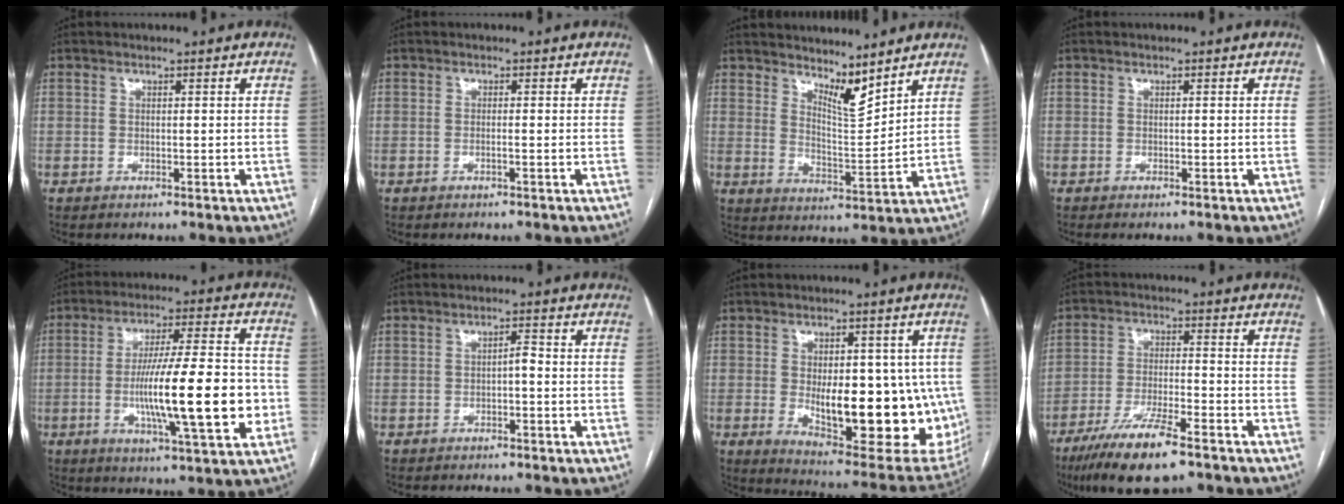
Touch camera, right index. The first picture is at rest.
{"total": 0.6, "force": [-0.2, -0.1, 0.6], "torque": [-0.012, 0.001, -0.003]}
{"total": 6.5, "force": [5.6, 0.8, 3.2], "torque": [-0.059, -0.014, 0.104]}
{"total": 0.7, "force": [-0.5, 0.0, 0.4], "torque": [-0.010, -0.002, -0.009]}
{"total": 17.4, "force": [-2.8, 2.1, 17.0], "torque": [-0.284, 0.000, -0.044]}
{"total": 1.7, "force": [-0.5, 0.5, 1.6], "torque": [-0.022, 0.005, -0.010]}
{"total": 19.4, "force": [-1.6, 8.1, 17.5], "torque": [-0.193, -0.001, 0.005]}
{"total": 11.7, "force": [-7.9, 1.8, 8.3], "torque": [-0.155, -0.024, -0.137]}